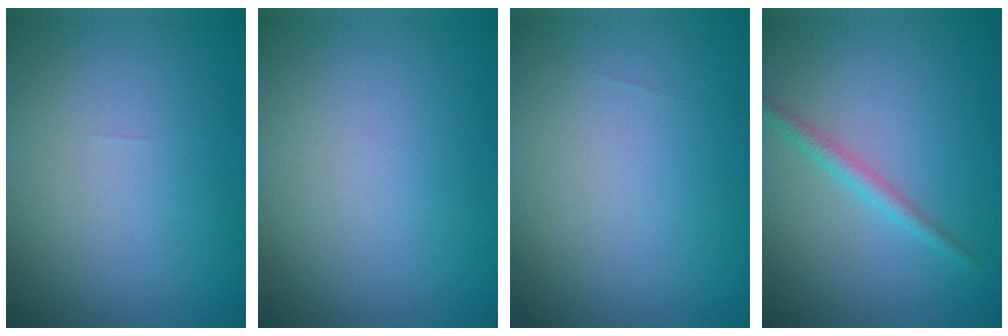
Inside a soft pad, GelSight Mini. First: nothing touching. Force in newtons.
{"total": 0.0}
{"total": 0.0}
{"total": 1.7, "press": 1.7, "slide": 0.1}